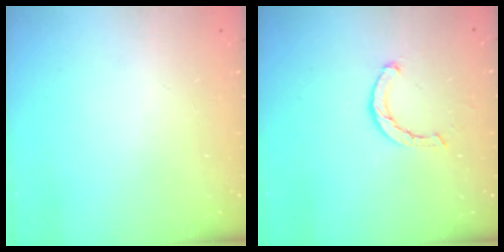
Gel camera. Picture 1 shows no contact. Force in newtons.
{"total": 2.1, "press": 2.1, "slide": 0.1}